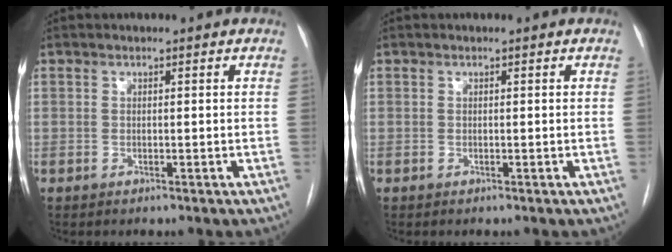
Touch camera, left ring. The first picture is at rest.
{"total": 0.0}